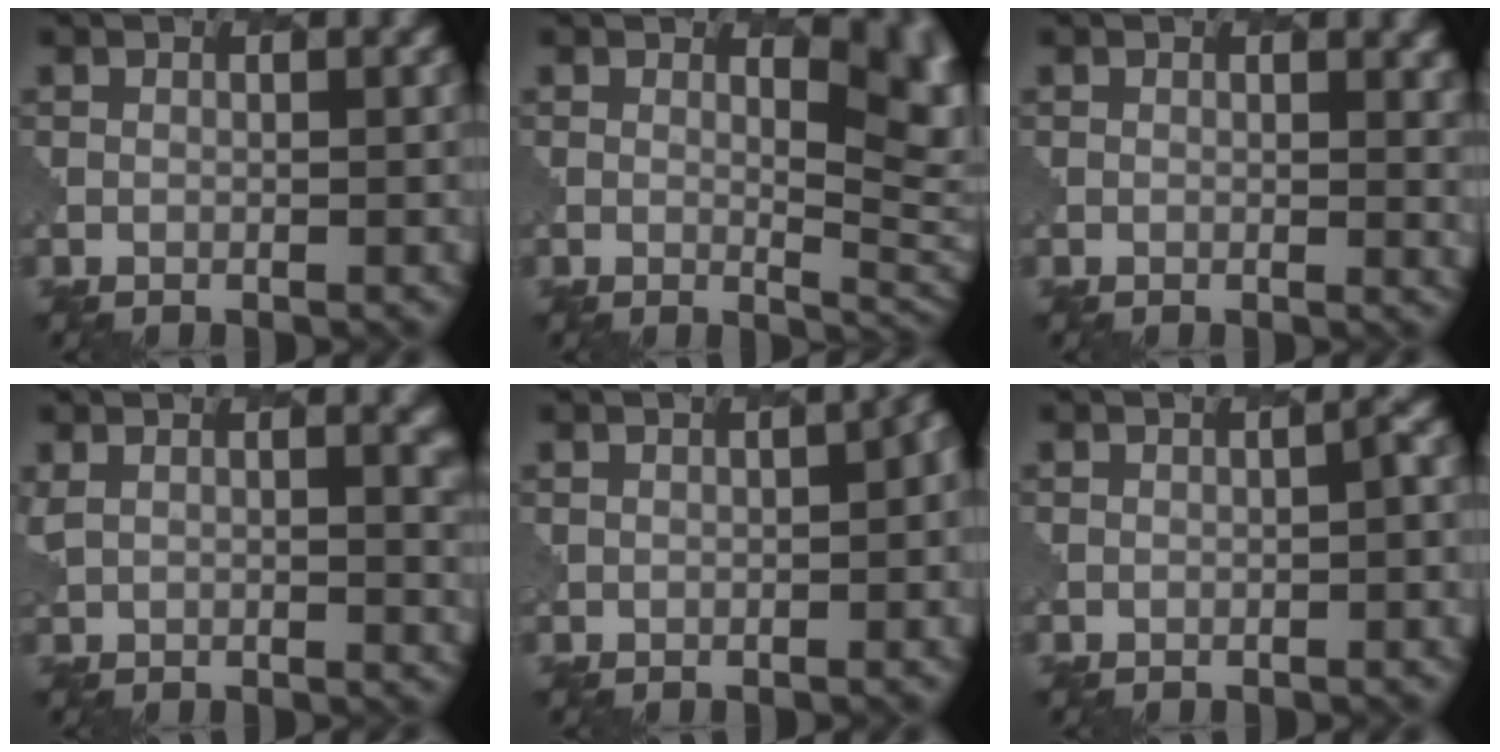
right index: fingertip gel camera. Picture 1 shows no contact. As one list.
[{"total": 7.5, "force": [2.0, 4.1, 6.0], "torque": [-0.040, -0.008, 0.035]}, {"total": 2.0, "force": [0.6, 0.9, 1.6], "torque": [-0.013, -0.003, 0.010]}, {"total": 5.3, "force": [2.4, 2.6, 3.9], "torque": [-0.033, 0.006, 0.035]}, {"total": 4.3, "force": [-0.1, 2.4, 3.5], "torque": [-0.032, -0.003, 0.013]}, {"total": 1.1, "force": [-0.2, 0.5, 0.9], "torque": [-0.014, 0.000, -0.003]}]